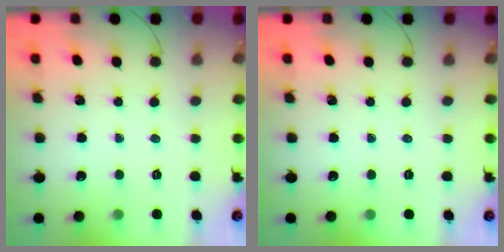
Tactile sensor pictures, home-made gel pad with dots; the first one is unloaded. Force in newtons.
{"total": 0.0}